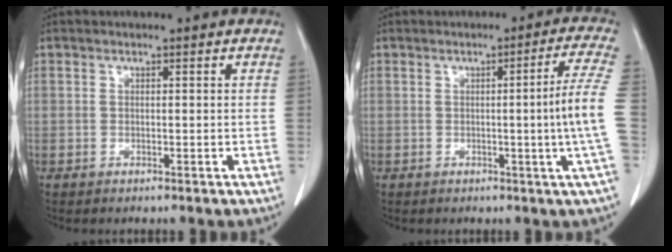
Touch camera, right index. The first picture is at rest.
{"total": 7.5, "force": [-0.8, -2.3, 7.1], "torque": [-0.090, -0.010, -0.013]}